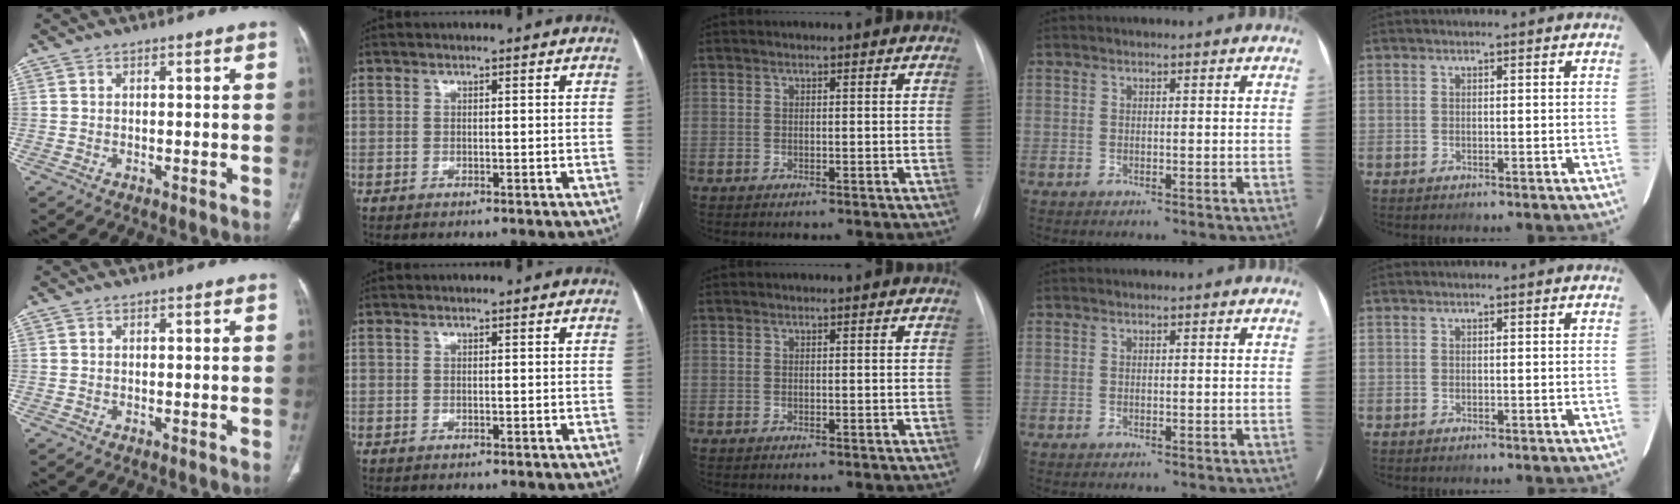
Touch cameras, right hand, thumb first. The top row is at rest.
{}